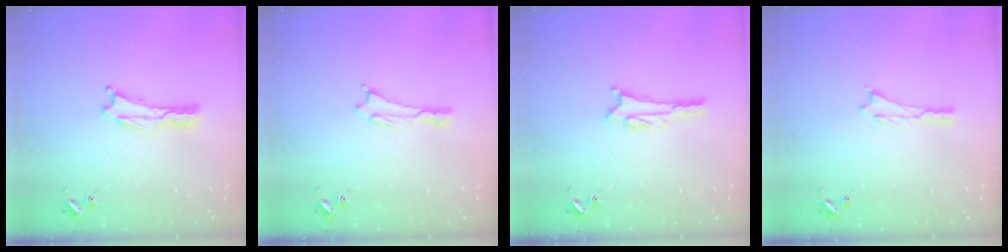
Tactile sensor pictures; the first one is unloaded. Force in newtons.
{"total": 0.6, "press": 0.5, "slide": 0.2}
{"total": 2.8, "press": 2.8, "slide": 0.2}
{"total": 0.0}